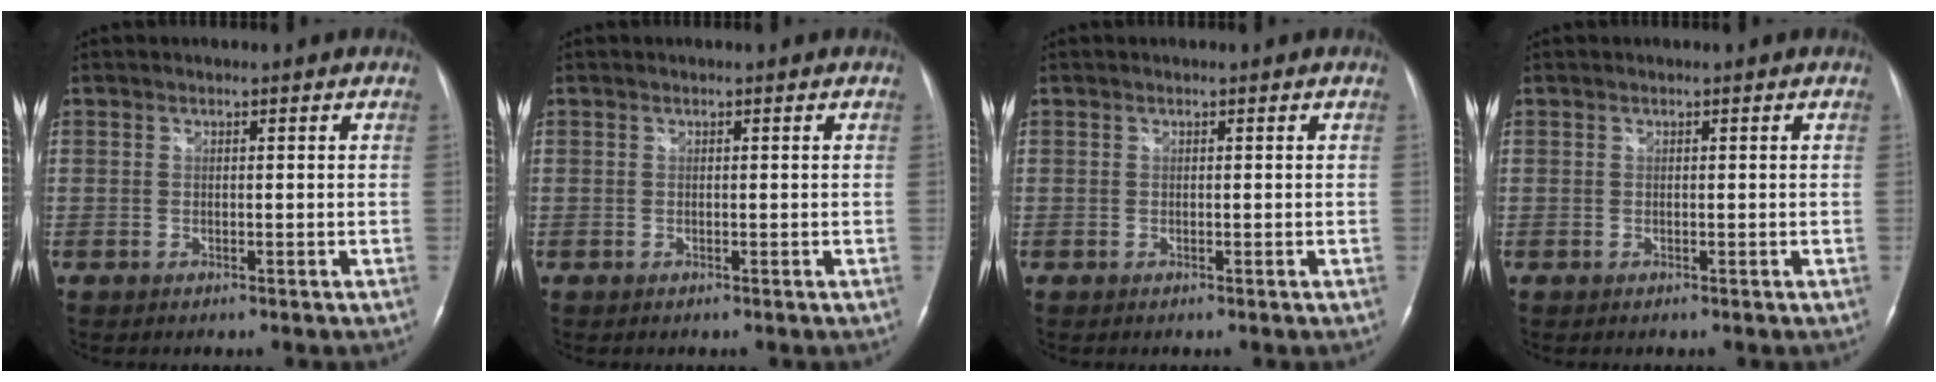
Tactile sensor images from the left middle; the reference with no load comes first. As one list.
[{"total": 0.0}, {"total": 0.0}, {"total": 0.0}]